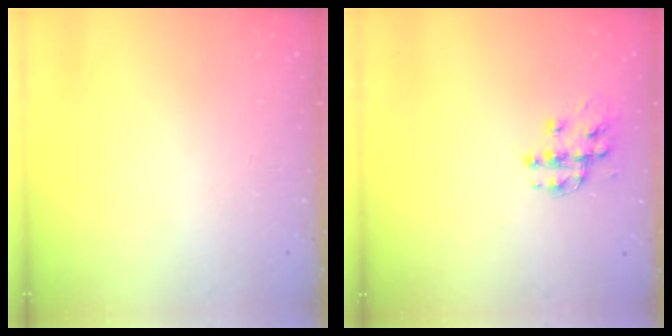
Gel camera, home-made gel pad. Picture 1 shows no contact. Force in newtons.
{"total": 11.8, "press": 11.8, "slide": 0.6}